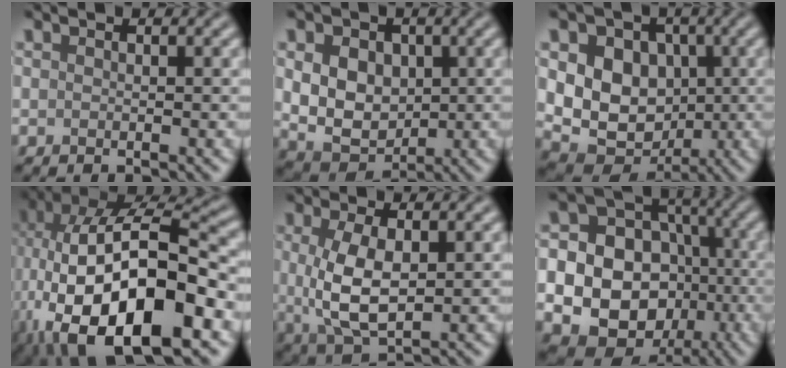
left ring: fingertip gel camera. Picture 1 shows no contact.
{"total": 7.0, "force": [1.1, 5.6, 4.1], "torque": [-0.069, 0.005, 0.014]}
{"total": 9.7, "force": [1.1, 7.8, 5.6], "torque": [-0.080, 0.007, 0.004]}
{"total": 17.7, "force": [-5.2, 8.4, 14.7], "torque": [-0.255, -0.001, -0.077]}
{"total": 5.2, "force": [0.4, 2.3, 4.7], "torque": [-0.106, -0.004, 0.011]}
{"total": 16.7, "force": [-2.8, 15.2, 6.3], "torque": [-0.149, -0.008, -0.056]}